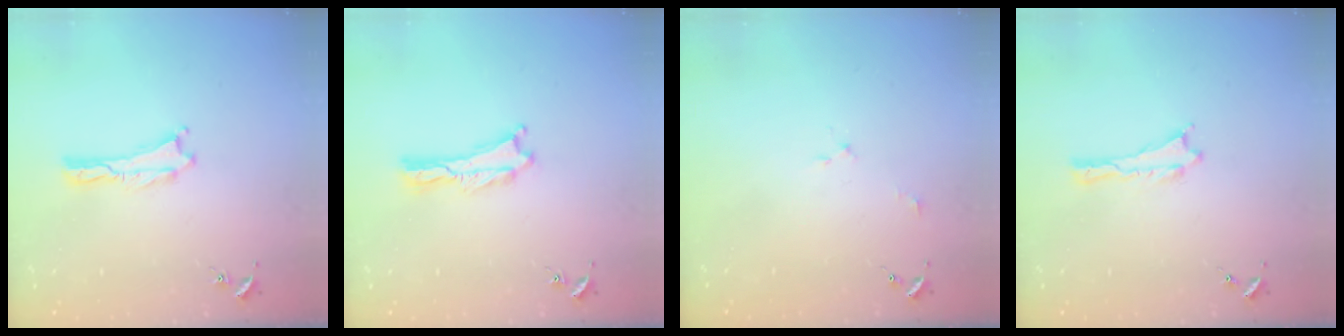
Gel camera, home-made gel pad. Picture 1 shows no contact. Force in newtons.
{"total": 0.0}
{"total": 2.2, "press": 2.2, "slide": 0.2}
{"total": 0.0}